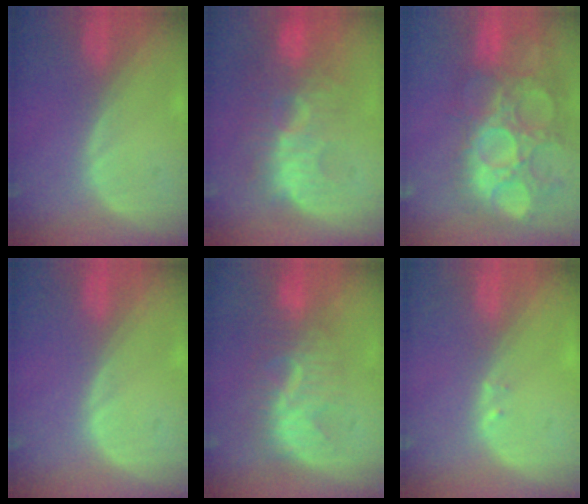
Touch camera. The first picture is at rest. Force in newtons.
{"total": 10.5, "press": 9.5, "slide": 4.5}
{"total": 14.5, "press": 12.8, "slide": 6.9}
{"total": 0.0}
{"total": 7.9, "press": 7.6, "slide": 1.9}
{"total": 0.6, "press": 0.6, "slide": 0.2}